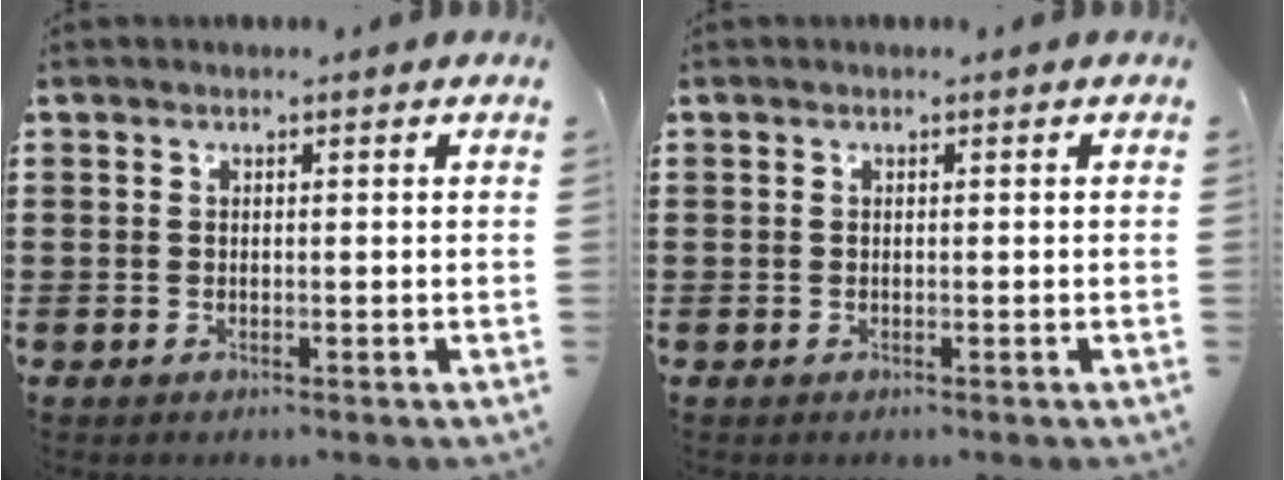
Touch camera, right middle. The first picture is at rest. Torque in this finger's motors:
{"motor_torque": [0.00, 0.00, 0.00, -0.01]}